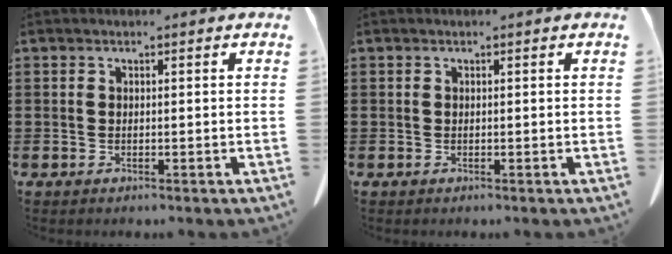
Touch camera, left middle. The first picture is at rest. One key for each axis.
{"total": 0.0}